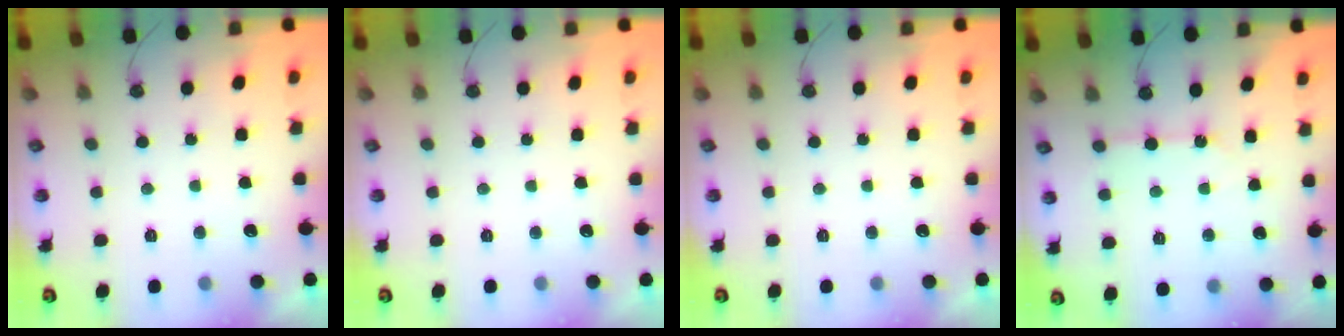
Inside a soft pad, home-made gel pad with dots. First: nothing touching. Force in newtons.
{"total": 0.0}
{"total": 0.0}
{"total": 5.7, "press": 5.7, "slide": 0.6}